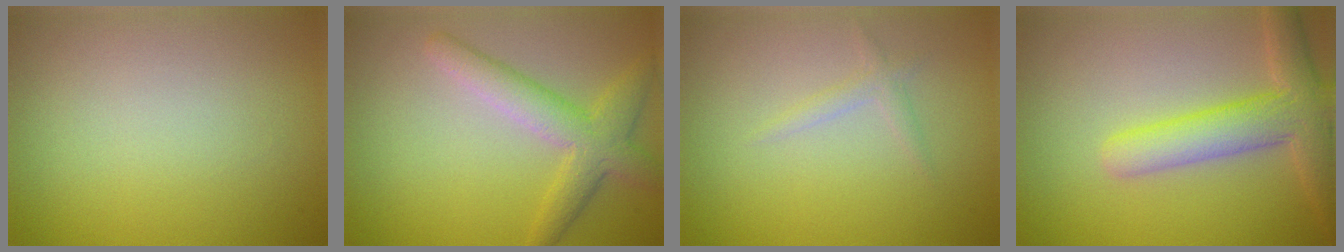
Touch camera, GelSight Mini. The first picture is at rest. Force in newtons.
{"total": 4.1, "press": 4.1, "slide": 0.1}
{"total": 1.1, "press": 1.1, "slide": 0.0}
{"total": 5.4, "press": 5.4, "slide": 0.4}